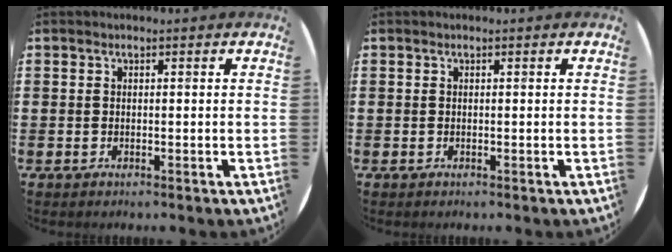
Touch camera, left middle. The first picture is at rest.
{"total": 0.0}